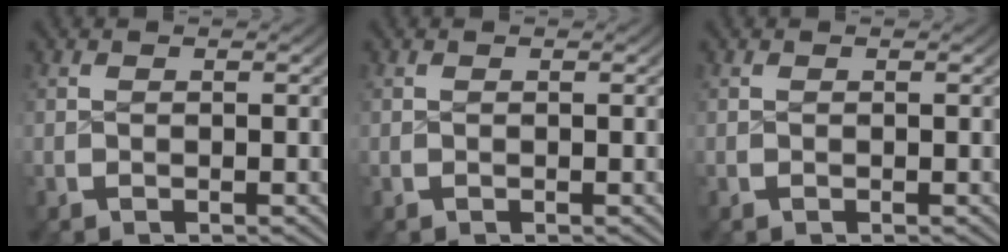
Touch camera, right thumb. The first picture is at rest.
{"total": 0.0}
{"total": 0.0}